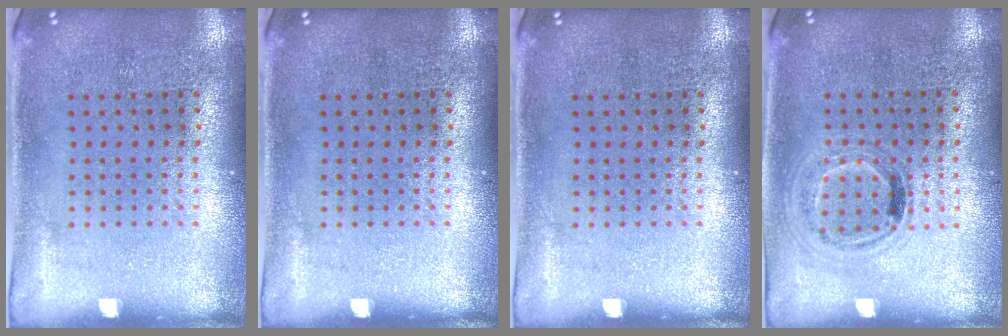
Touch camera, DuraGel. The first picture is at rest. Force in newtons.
{"total": 0.0}
{"total": 0.0}
{"total": 0.9, "press": 0.9, "slide": 0.3}